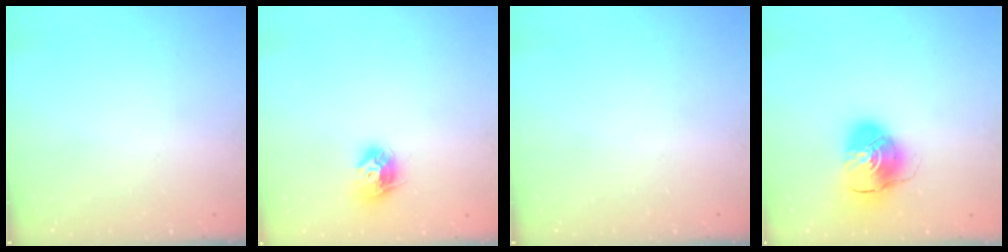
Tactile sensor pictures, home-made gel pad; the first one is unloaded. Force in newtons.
{"total": 9.4, "press": 9.4, "slide": 0.6}
{"total": 0.0}
{"total": 9.4, "press": 9.3, "slide": 1.3}